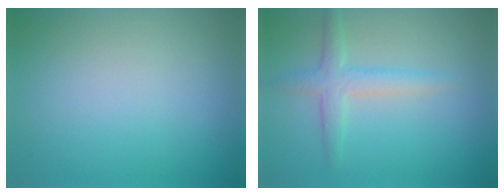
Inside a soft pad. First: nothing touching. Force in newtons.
{"total": 2.7, "press": 2.7, "slide": 0.0}